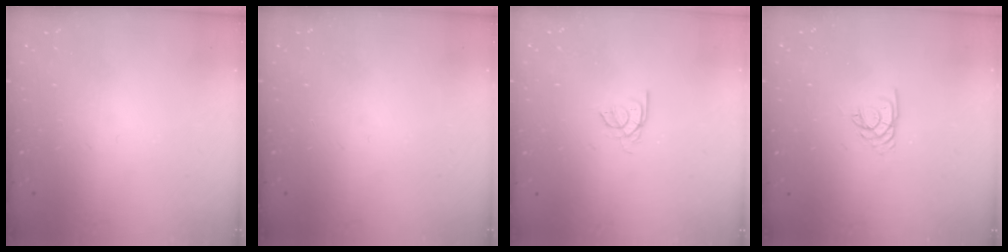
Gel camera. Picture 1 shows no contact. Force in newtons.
{"total": 0.0}
{"total": 2.0, "press": 1.9, "slide": 0.4}
{"total": 1.9, "press": 1.9, "slide": 0.2}